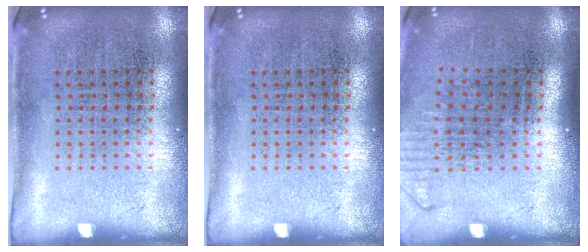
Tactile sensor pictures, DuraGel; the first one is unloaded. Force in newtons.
{"total": 0.0}
{"total": 1.3, "press": 1.0, "slide": 0.7}